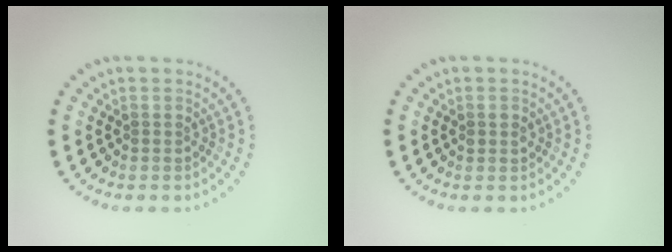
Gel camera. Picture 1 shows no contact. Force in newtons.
{"total": 1.1, "press": 1.1, "slide": 0.1}